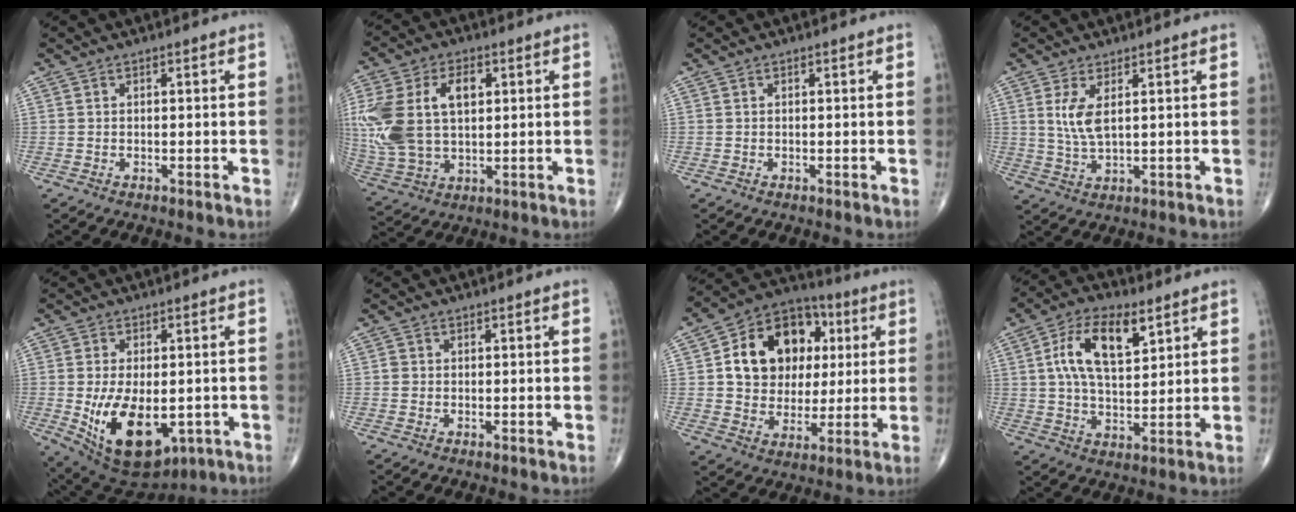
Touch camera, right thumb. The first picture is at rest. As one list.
[{"total": 19.4, "force": [3.5, 12.0, 14.8], "torque": [-0.325, 0.007, 0.072]}, {"total": 0.0}, {"total": 5.3, "force": [1.6, 2.0, 4.6], "torque": [-0.100, -0.013, 0.039]}, {"total": 16.0, "force": [-3.9, 8.9, 12.7], "torque": [-0.211, -0.011, -0.034]}, {"total": 0.9, "force": [-0.1, 0.8, 0.2], "torque": [0.000, 0.002, -0.002]}, {"total": 18.0, "force": [3.9, 14.1, 10.4], "torque": [-0.131, 0.012, 0.065]}, {"total": 12.8, "force": [4.7, 6.2, 10.2], "torque": [-0.175, -0.005, 0.084]}]